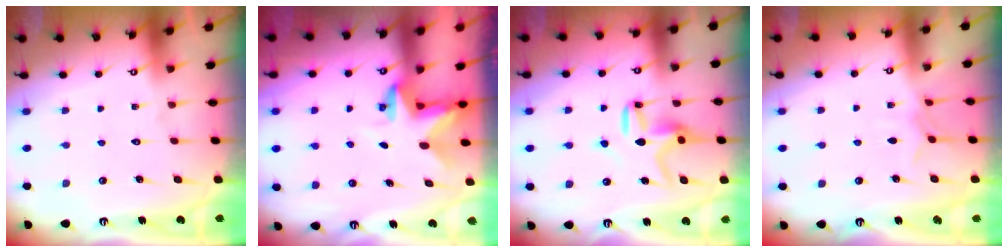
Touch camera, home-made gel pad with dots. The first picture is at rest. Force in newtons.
{"total": 2.8, "press": 2.8, "slide": 0.2}
{"total": 10.2, "press": 10.2, "slide": 0.5}
{"total": 3.6, "press": 3.5, "slide": 0.5}